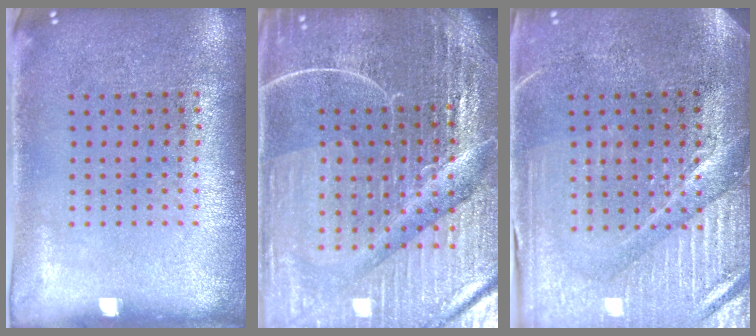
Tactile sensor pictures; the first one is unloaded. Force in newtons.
{"total": 6.8, "press": 6.0, "slide": 3.2}
{"total": 4.0, "press": 3.7, "slide": 1.5}